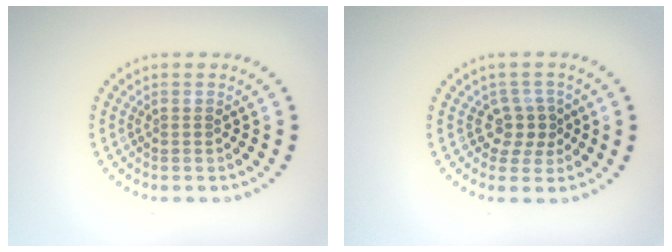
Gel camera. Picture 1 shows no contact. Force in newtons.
{"total": 2.4, "press": 1.8, "slide": 1.5}